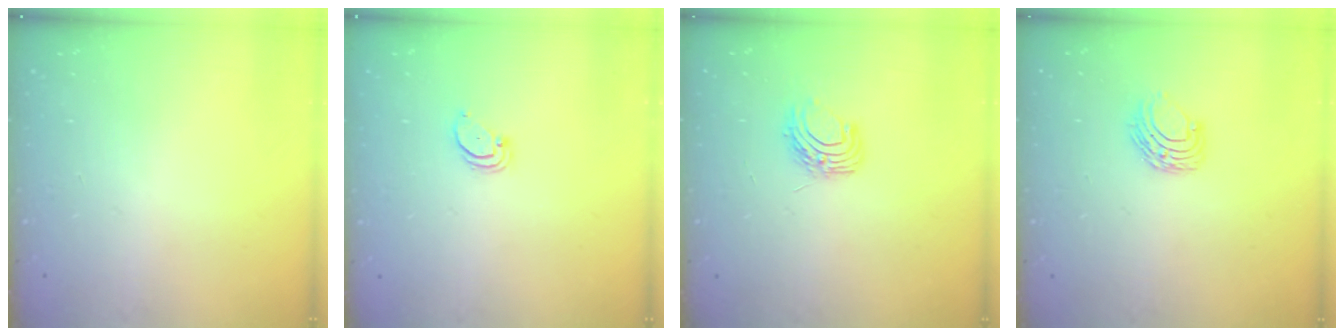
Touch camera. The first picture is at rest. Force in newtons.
{"total": 2.0, "press": 2.0, "slide": 0.2}
{"total": 6.9, "press": 6.9, "slide": 0.6}
{"total": 6.3, "press": 6.2, "slide": 0.6}